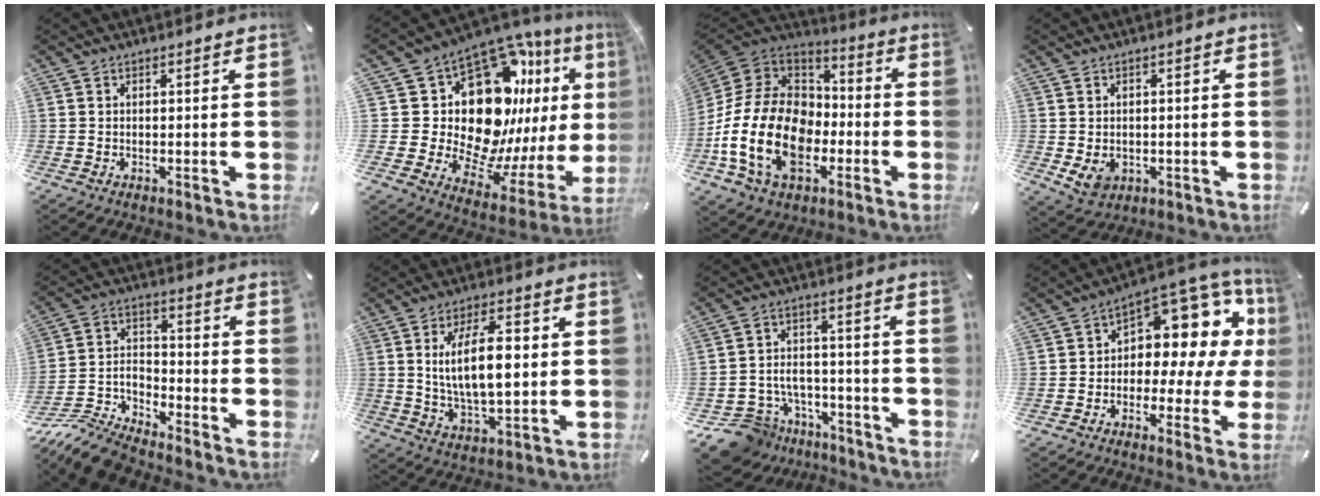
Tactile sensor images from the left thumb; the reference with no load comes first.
{"total": 24.2, "force": [10.0, 15.7, 15.5], "torque": [-0.259, -0.118, 0.206]}
{"total": 22.5, "force": [-7.0, 15.9, 14.3], "torque": [-0.310, 0.028, -0.113]}
{"total": 4.6, "force": [-0.6, 4.0, 2.2], "torque": [-0.034, -0.002, -0.010]}
{"total": 12.1, "force": [-11.0, 3.0, 3.9], "torque": [-0.070, 0.045, -0.217]}
{"total": 13.3, "force": [2.1, 6.2, 11.6], "torque": [-0.214, -0.006, 0.026]}
{"total": 11.1, "force": [-7.4, 7.8, 2.7], "torque": [-0.052, 0.051, -0.127]}
{"total": 9.7, "force": [3.8, 6.6, 6.0], "torque": [-0.075, -0.058, 0.063]}